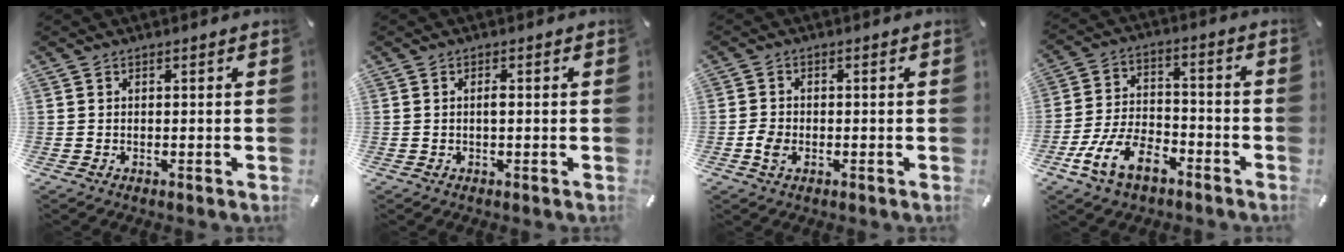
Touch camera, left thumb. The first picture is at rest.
{"total": 1.1, "force": [-0.1, 0.3, 1.1], "torque": [-0.023, -0.001, -0.002]}
{"total": 2.9, "force": [-1.1, 2.1, 1.6], "torque": [-0.035, 0.002, -0.022]}
{"total": 13.1, "force": [-7.2, 7.4, 8.0], "torque": [-0.161, 0.037, -0.131]}